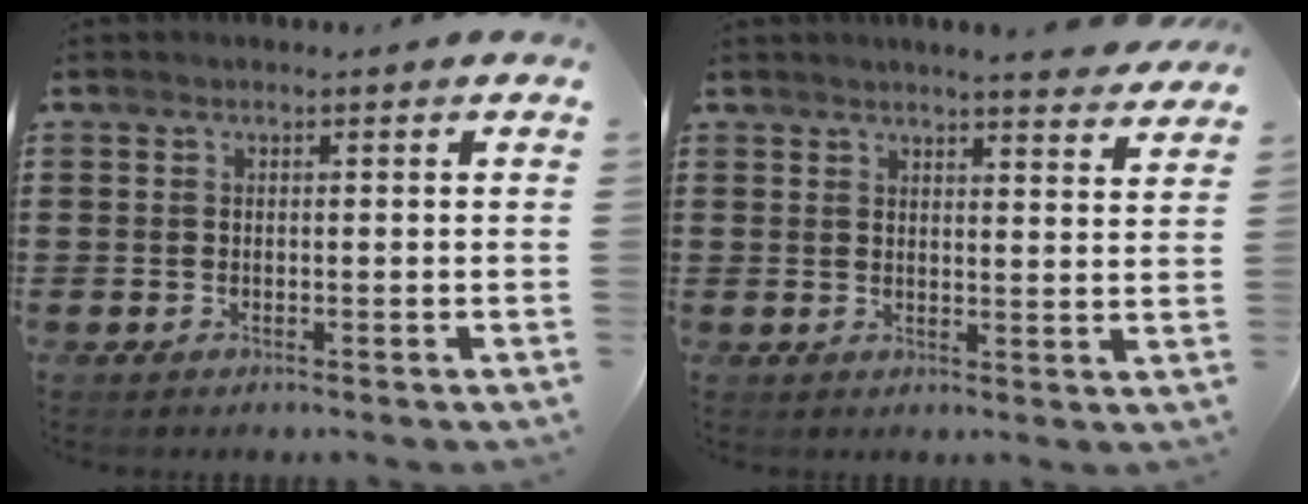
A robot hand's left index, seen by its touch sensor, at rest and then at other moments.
{"total": 3.8, "force": [3.6, -0.5, 0.8], "torque": [-0.029, -0.018, 0.065]}